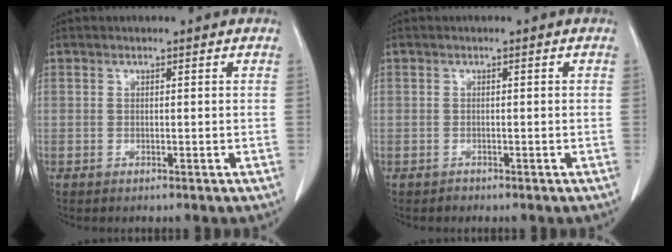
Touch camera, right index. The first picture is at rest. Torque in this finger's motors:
{"motor_torque": [-0.20, 0.00, -0.36, -0.14]}